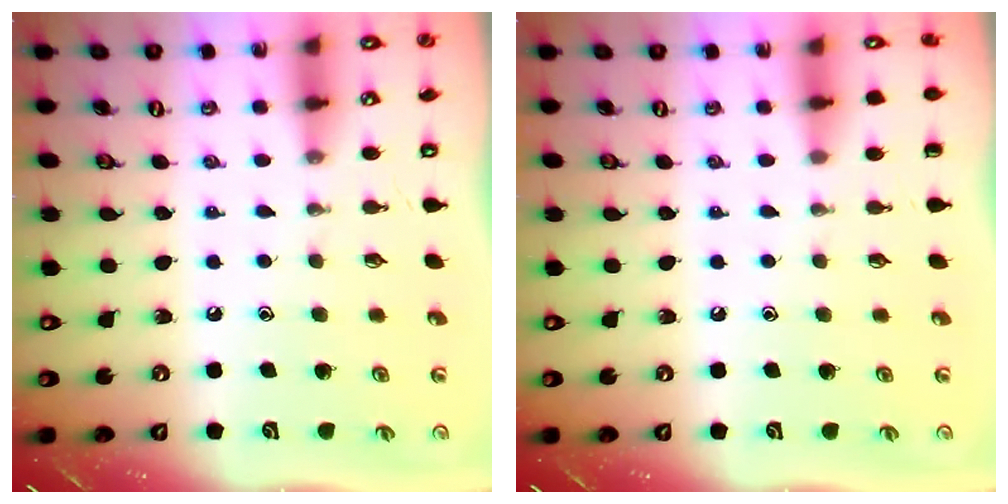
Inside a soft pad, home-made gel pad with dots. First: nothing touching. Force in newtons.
{"total": 0.0}